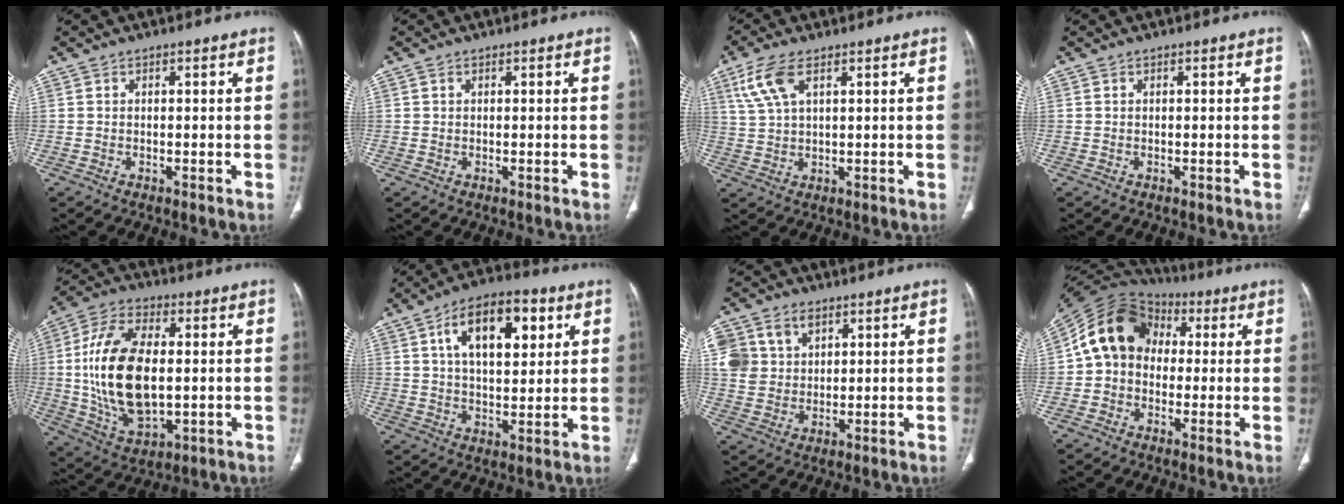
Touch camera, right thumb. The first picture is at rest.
{"total": 0.5, "force": [0.3, 0.4, 0.2], "torque": [-0.004, 0.002, 0.004]}
{"total": 7.1, "force": [3.5, 3.0, 5.4], "torque": [-0.126, 0.000, 0.076]}
{"total": 0.0}
{"total": 19.9, "force": [0.4, 10.8, 16.7], "torque": [-0.324, -0.003, 0.017]}
{"total": 15.6, "force": [5.9, 7.9, 12.1], "torque": [-0.162, -0.006, 0.093]}
{"total": 14.1, "force": [5.2, 11.1, 6.8], "torque": [-0.142, 0.007, 0.105]}
{"total": 13.6, "force": [1.3, 11.0, 7.9], "torque": [-0.120, 0.039, 0.012]}